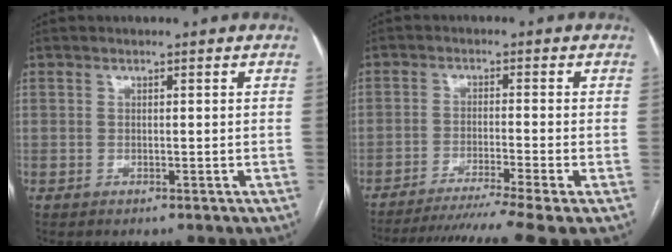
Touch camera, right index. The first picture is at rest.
{"total": 12.5, "force": [-10.3, -2.2, 6.8], "torque": [-0.098, -0.024, -0.159]}